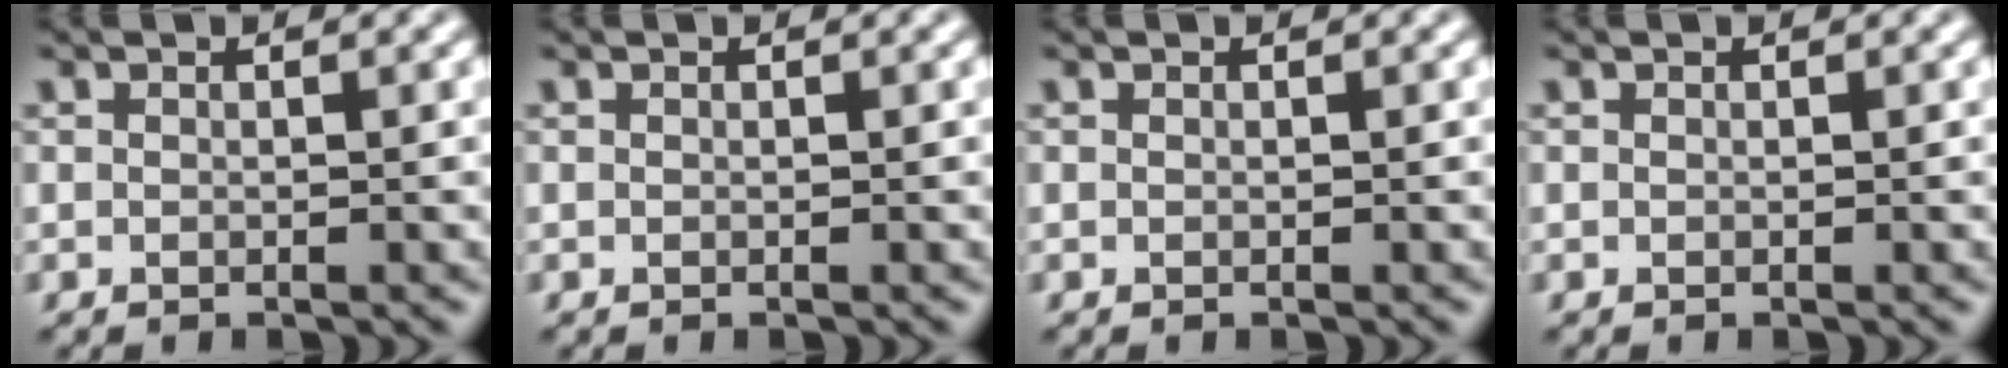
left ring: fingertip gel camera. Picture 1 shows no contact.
{"total": 0.0}
{"total": 0.0}
{"total": 0.0}